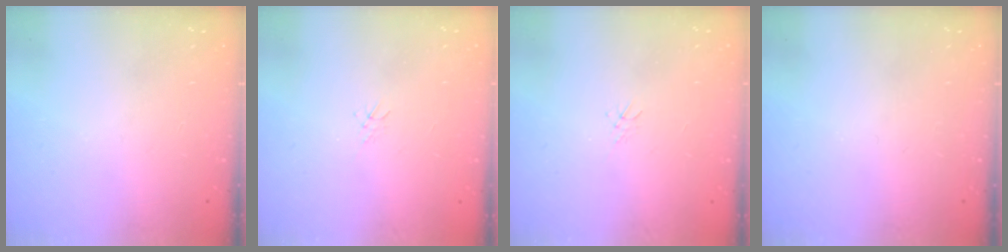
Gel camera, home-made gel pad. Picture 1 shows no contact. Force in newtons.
{"total": 1.2, "press": 1.1, "slide": 0.3}
{"total": 1.2, "press": 1.1, "slide": 0.3}
{"total": 0.0}